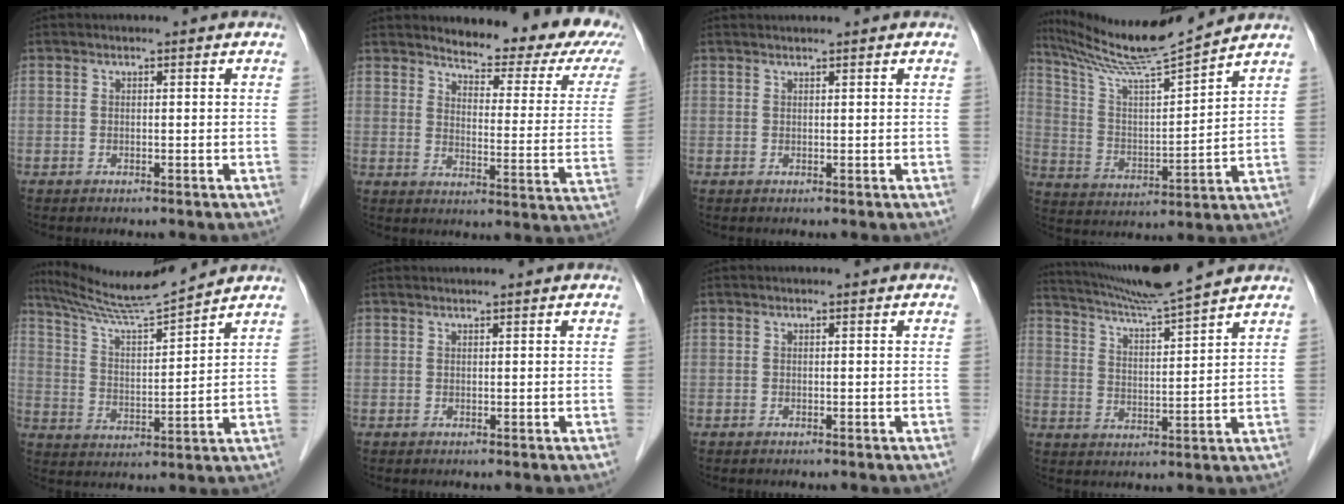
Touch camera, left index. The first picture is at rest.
{"total": 16.8, "force": [14.5, 3.3, 7.9], "torque": [-0.090, -0.052, 0.162]}
{"total": 1.7, "force": [1.6, -0.1, 0.5], "torque": [-0.005, 0.017, 0.031]}
{"total": 14.7, "force": [13.5, -1.4, 5.6], "torque": [-0.112, 0.000, 0.241]}
{"total": 11.4, "force": [10.9, -1.4, 3.3], "torque": [-0.068, 0.000, 0.197]}
{"total": 1.3, "force": [1.2, -0.1, 0.4], "torque": [-0.006, 0.014, 0.026]}
{"total": 0.0}
{"total": 11.4, "force": [10.4, -2.0, 4.1], "torque": [-0.083, 0.007, 0.178]}